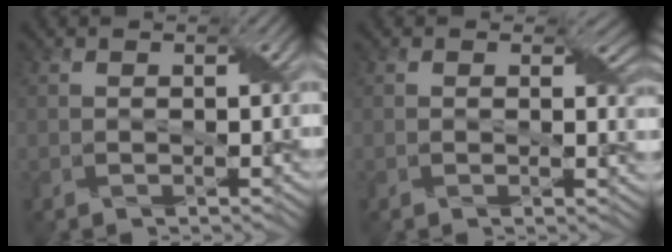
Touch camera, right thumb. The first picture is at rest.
{"total": 2.7, "force": [0.9, 1.6, 1.9], "torque": [-0.027, -0.007, 0.012]}